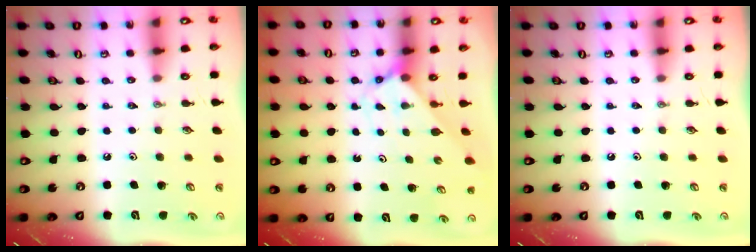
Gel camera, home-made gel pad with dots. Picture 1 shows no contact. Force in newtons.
{"total": 2.7, "press": 2.7, "slide": 0.2}
{"total": 0.0}